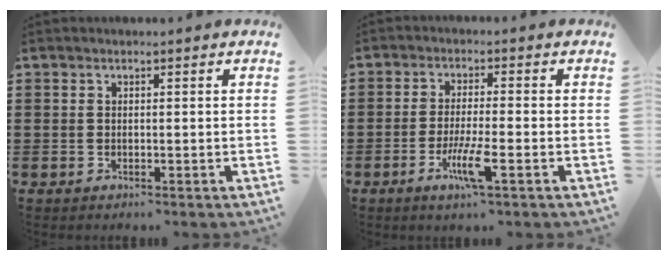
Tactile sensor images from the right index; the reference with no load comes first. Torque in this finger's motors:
{"motor_torque": [1.26, -0.75, 0.21, 0.12]}